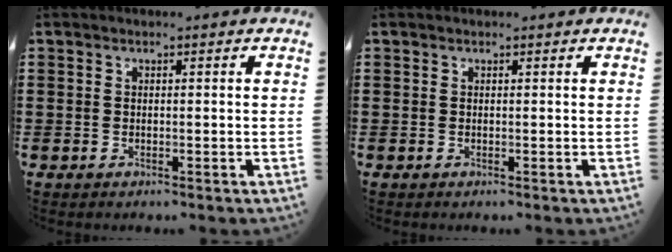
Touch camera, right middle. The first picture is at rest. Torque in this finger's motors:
{"motor_torque": [0.32, -0.30, 0.03, 0.02]}